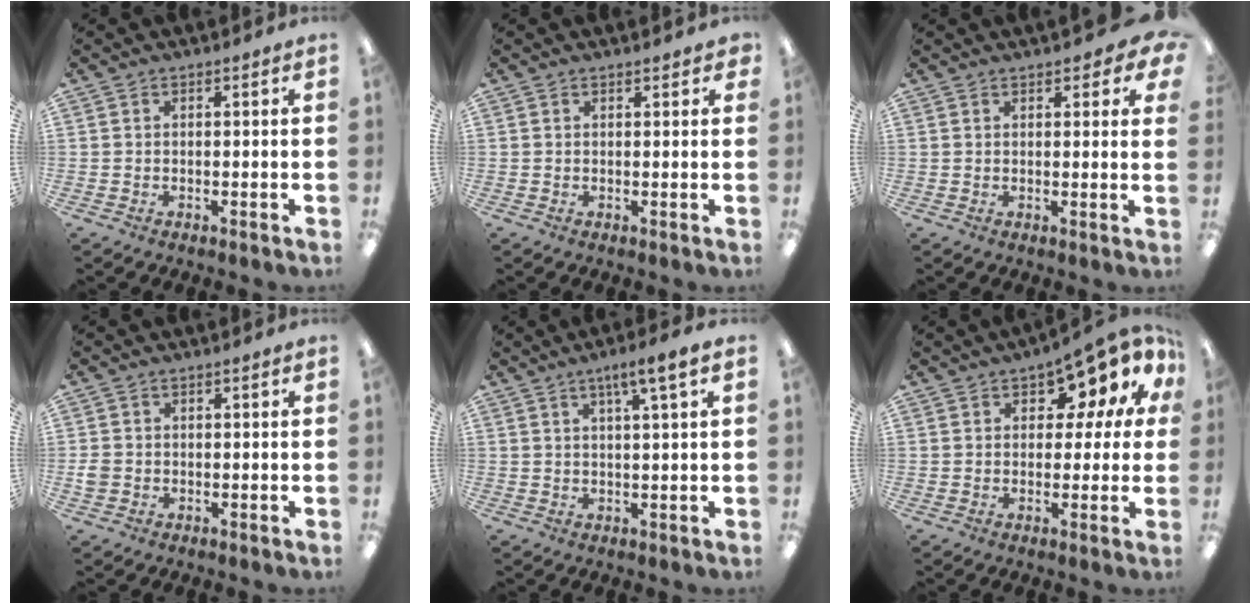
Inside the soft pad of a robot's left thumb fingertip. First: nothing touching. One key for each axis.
{"total": 1.2, "fx": 0.9, "fy": 0.5, "fz": 0.6, "tx": -0.005, "ty": -0.002, "tz": 0.015}
{"total": 4.0, "fx": 2.6, "fy": 1.2, "fz": 2.7, "tx": -0.034, "ty": -0.008, "tz": 0.042}
{"total": 2.3, "fx": -0.4, "fy": 2.0, "fz": 1.1, "tx": -0.017, "ty": 0.006, "tz": -0.006}
{"total": 5.2, "fx": 2.9, "fy": 0.4, "fz": 4.3, "tx": -0.073, "ty": -0.007, "tz": 0.045}
{"total": 10.1, "fx": 6.8, "fy": 4.4, "fz": 6.1, "tx": -0.084, "ty": -0.039, "tz": 0.116}